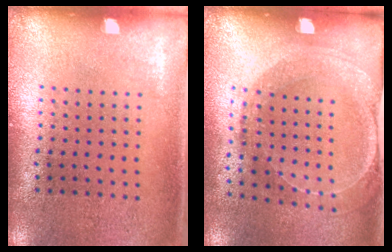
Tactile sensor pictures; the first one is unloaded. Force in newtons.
{"total": 1.5, "press": 1.5, "slide": 0.4}